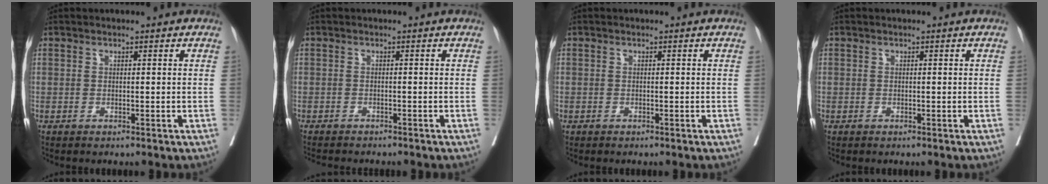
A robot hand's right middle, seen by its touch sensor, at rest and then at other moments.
{"total": 6.6, "force": [-5.9, 1.4, 2.6], "torque": [-0.032, -0.004, -0.079]}
{"total": 0.0}
{"total": 0.0}